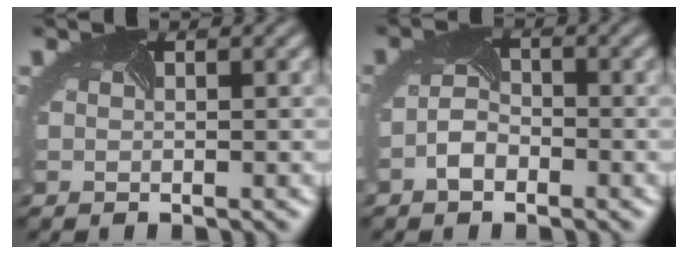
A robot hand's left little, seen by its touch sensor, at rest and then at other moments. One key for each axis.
{"total": 2.3, "fx": -1.5, "fy": 1.2, "fz": 1.3, "tx": -0.031, "ty": 0.001, "tz": -0.030}